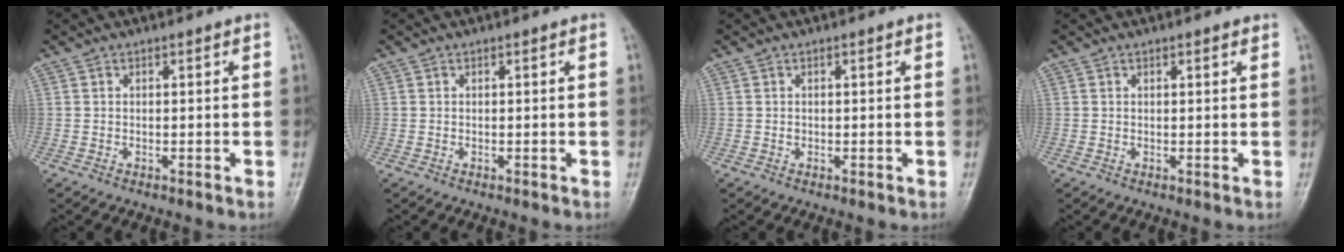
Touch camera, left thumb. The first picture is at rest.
{"total": 0.0}
{"total": 0.5, "force": [0.0, 0.4, 0.3], "torque": [-0.001, 0.001, 0.003]}
{"total": 1.0, "force": [0.6, 0.3, 0.7], "torque": [-0.010, -0.001, 0.009]}